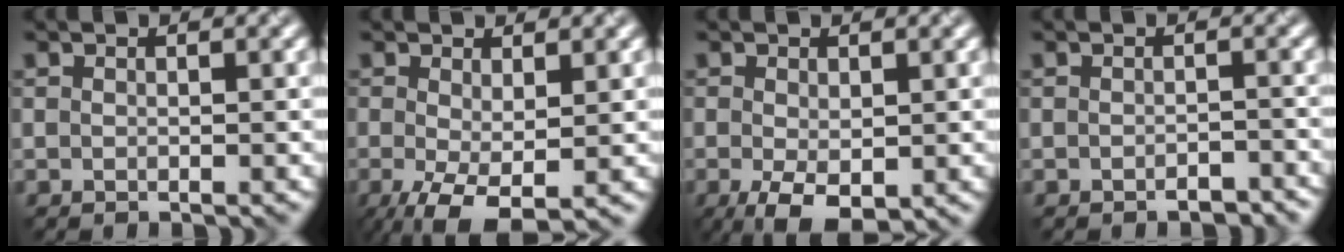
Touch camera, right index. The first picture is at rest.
{"total": 5.4, "force": [-1.5, 2.2, 4.7], "torque": [-0.104, -0.014, -0.024]}
{"total": 4.5, "force": [-1.4, 2.2, 3.7], "torque": [-0.077, -0.015, -0.020]}
{"total": 1.4, "force": [-1.2, 0.6, 0.6], "torque": [-0.010, 0.002, -0.017]}